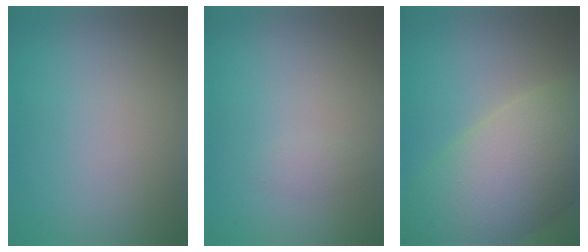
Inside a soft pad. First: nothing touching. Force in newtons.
{"total": 0.8, "press": 0.8, "slide": 0.0}
{"total": 10.8, "press": 10.8, "slide": 0.6}